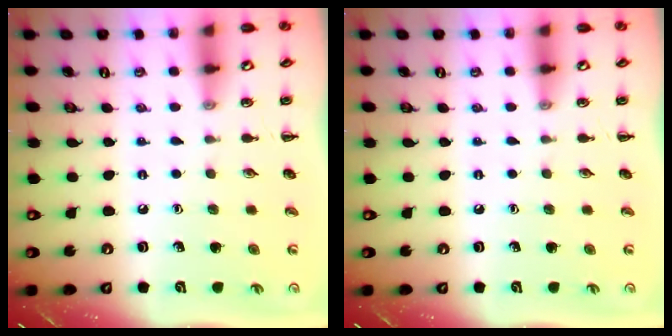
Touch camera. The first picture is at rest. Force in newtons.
{"total": 0.0}